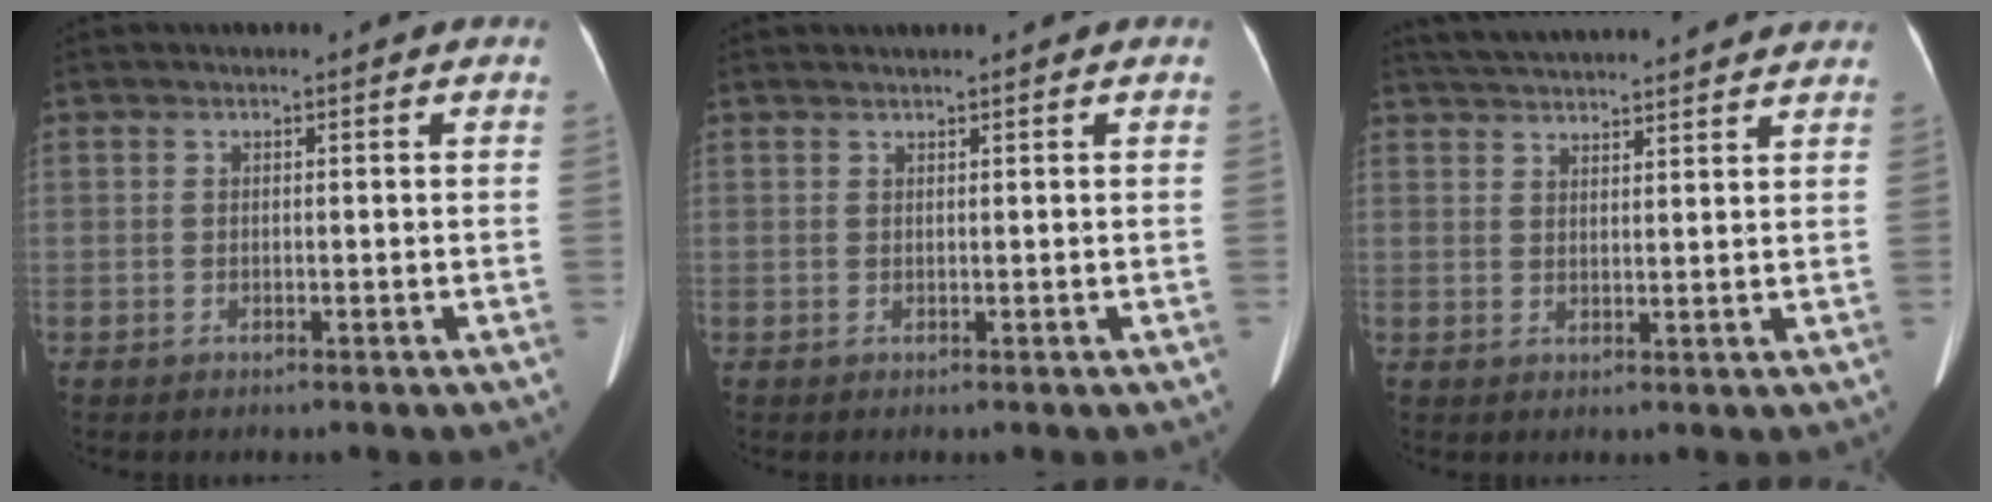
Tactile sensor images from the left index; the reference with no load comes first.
{"total": 1.2, "force": [1.1, -0.1, 0.4], "torque": [-0.008, 0.017, 0.024]}
{"total": 17.0, "force": [15.9, 1.6, 5.8], "torque": [-0.099, 0.041, 0.221]}